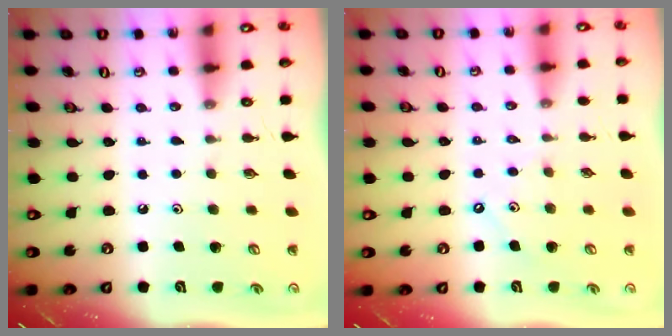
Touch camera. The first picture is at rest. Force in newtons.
{"total": 3.3, "press": 3.3, "slide": 0.4}